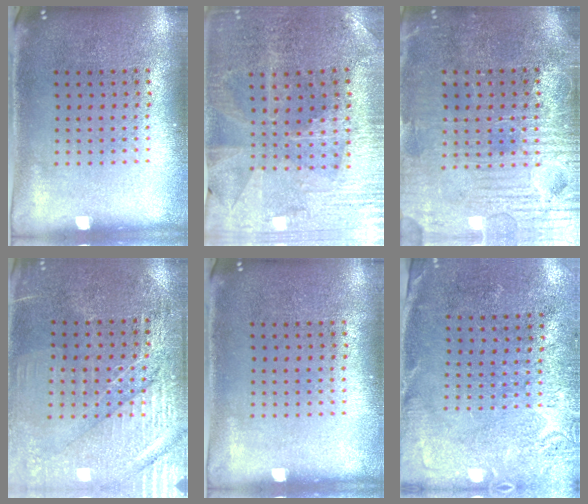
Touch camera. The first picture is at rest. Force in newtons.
{"total": 1.4, "press": 1.3, "slide": 0.4}
{"total": 4.0, "press": 3.8, "slide": 1.3}
{"total": 3.1, "press": 3.0, "slide": 0.6}
{"total": 0.0}
{"total": 2.7, "press": 2.4, "slide": 1.2}